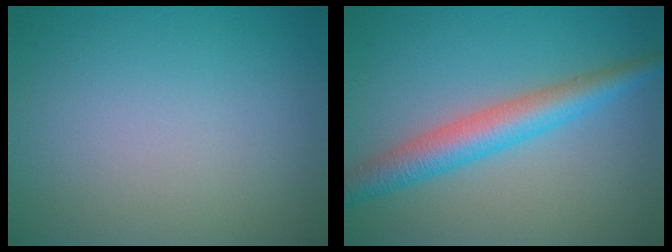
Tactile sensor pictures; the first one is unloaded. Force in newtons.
{"total": 4.7, "press": 4.7, "slide": 0.0}